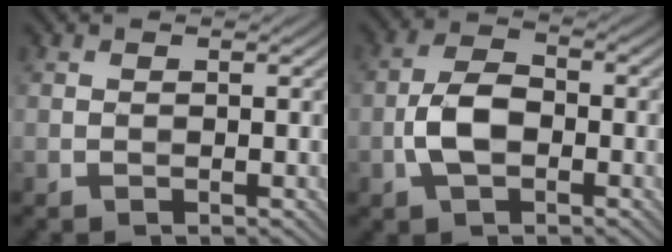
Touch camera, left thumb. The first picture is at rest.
{"total": 5.4, "force": [-1.5, 3.2, 4.1], "torque": [-0.092, 0.004, -0.032]}